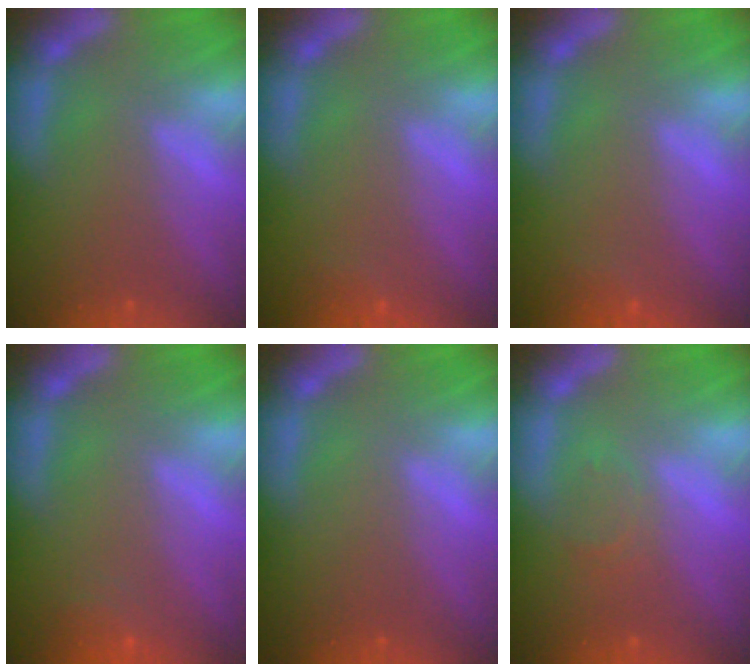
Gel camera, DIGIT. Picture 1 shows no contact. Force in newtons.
{"total": 0.9}
{"total": 0.9}
{"total": 1.9}
{"total": 0.0}
{"total": 1.5}